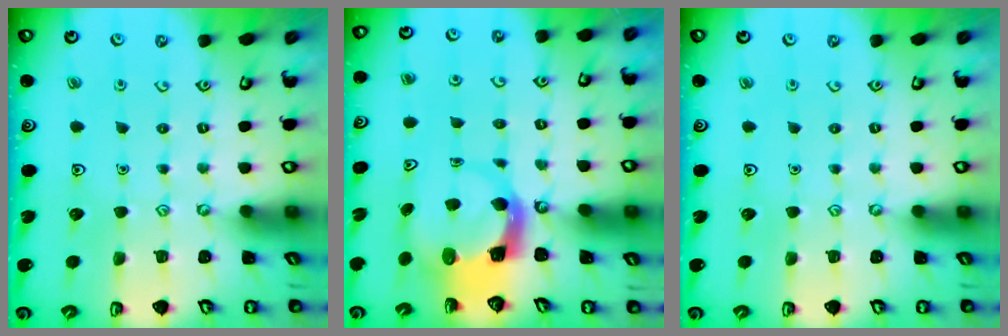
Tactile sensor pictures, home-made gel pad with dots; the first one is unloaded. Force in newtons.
{"total": 3.9, "press": 3.9, "slide": 0.6}
{"total": 0.0}